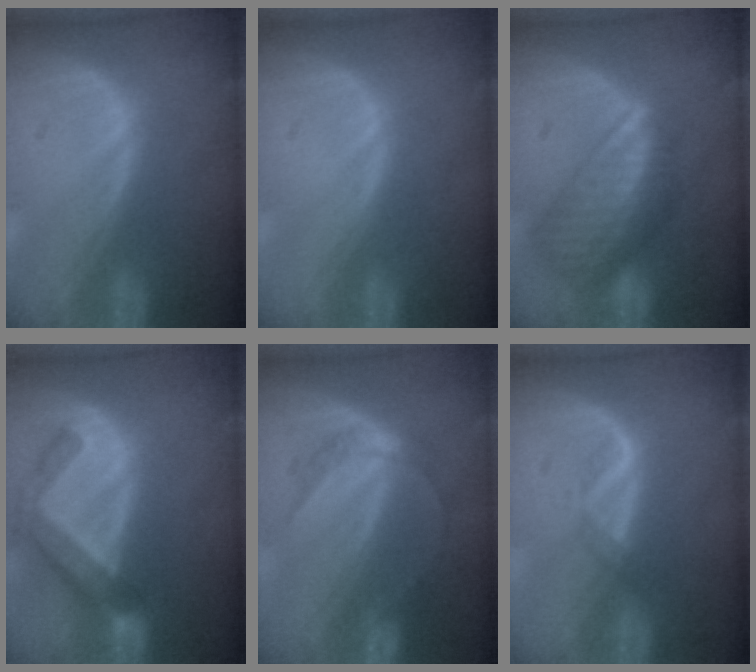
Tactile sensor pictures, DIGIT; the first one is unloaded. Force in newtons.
{"total": 0.0}
{"total": 8.2, "press": 7.3, "slide": 3.7}
{"total": 6.3, "press": 5.9, "slide": 2.2}
{"total": 4.8, "press": 4.5, "slide": 1.6}
{"total": 1.6, "press": 1.5, "slide": 0.7}